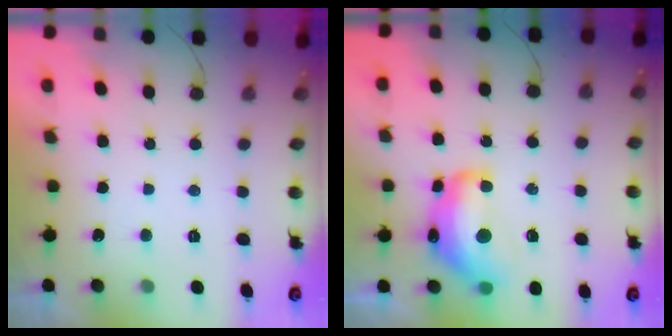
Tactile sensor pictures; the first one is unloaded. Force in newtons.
{"total": 15.0, "press": 14.9, "slide": 1.2}